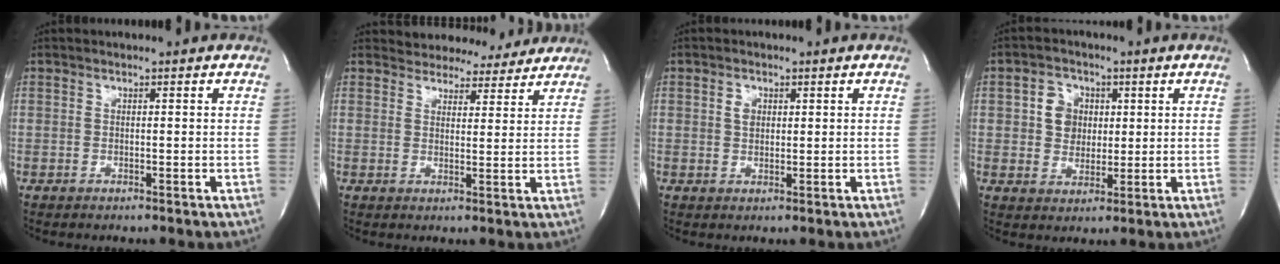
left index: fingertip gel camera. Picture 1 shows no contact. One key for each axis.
{"total": 8.3, "fx": 7.7, "fy": 2.9, "fz": 0.7, "tx": 0.007, "ty": 0.003, "tz": 0.087}
{"total": 2.0, "fx": 0.4, "fy": 1.6, "fz": 1.2, "tx": -0.024, "ty": -0.001, "tz": 0.007}
{"total": 5.4, "fx": 1.0, "fy": 4.8, "fz": 2.3, "tx": -0.041, "ty": 0.012, "tz": 0.022}